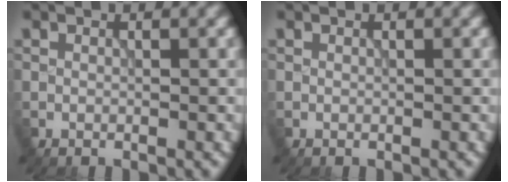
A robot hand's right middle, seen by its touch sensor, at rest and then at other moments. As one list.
[{"total": 0.0}]